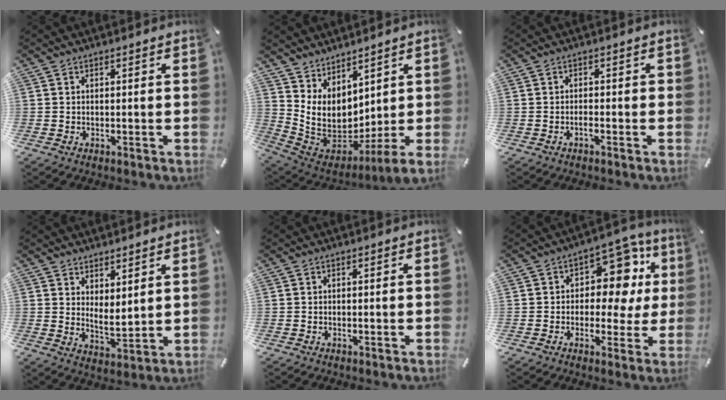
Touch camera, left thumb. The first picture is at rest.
{"total": 8.7, "force": [3.6, 5.6, 5.5], "torque": [-0.133, -0.051, 0.075]}
{"total": 1.4, "force": [-0.7, 0.4, 1.1], "torque": [-0.021, 0.003, -0.014]}
{"total": 4.5, "force": [4.3, 1.3, 0.5], "torque": [-0.007, -0.031, 0.079]}
{"total": 0.0}
{"total": 12.9, "force": [4.0, 8.8, 8.5], "torque": [-0.105, -0.030, 0.070]}